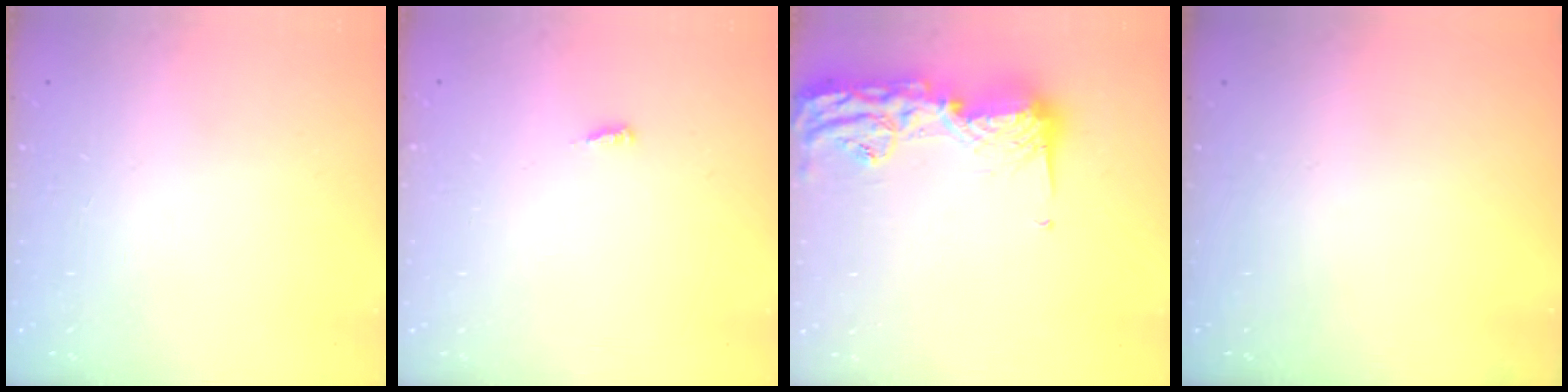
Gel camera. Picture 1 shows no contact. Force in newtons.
{"total": 2.6, "press": 2.6, "slide": 0.3}
{"total": 17.7, "press": 17.6, "slide": 0.9}
{"total": 0.0}